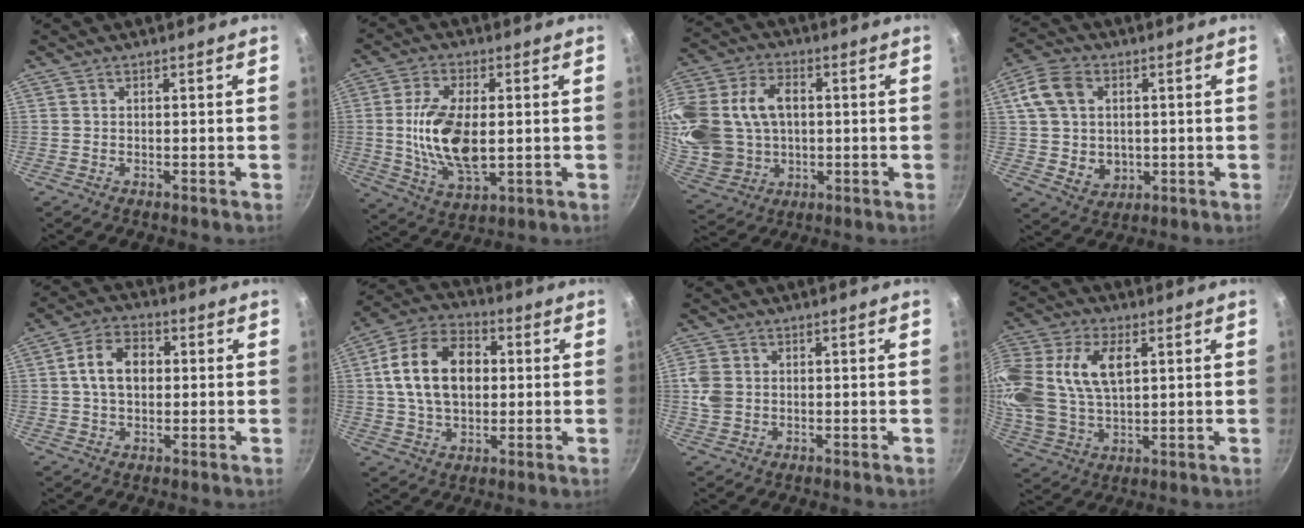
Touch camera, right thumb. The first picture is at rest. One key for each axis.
{"total": 14.2, "fx": 0.2, "fy": 7.3, "fz": 12.2, "tx": -0.226, "ty": -0.003, "tz": 0.006}
{"total": 24.9, "fx": 2.7, "fy": 19.1, "fz": 15.7, "tx": -0.360, "ty": 0.032, "tz": 0.064}
{"total": 11.7, "fx": 1.6, "fy": 9.4, "fz": 6.8, "tx": -0.103, "ty": -0.001, "tz": 0.031}
{"total": 8.9, "fx": 0.9, "fy": 6.3, "fz": 6.3, "tx": -0.090, "ty": 0.019, "tz": 0.007}
{"total": 16.4, "fx": 2.0, "fy": 11.2, "fz": 11.8, "tx": -0.180, "ty": 0.021, "tz": 0.022}
{"total": 4.7, "fx": 0.1, "fy": 3.9, "fz": 2.6, "tx": -0.046, "ty": 0.002, "tz": 0.000}
{"total": 22.1, "fx": 5.9, "fy": 14.1, "fz": 15.9, "tx": -0.358, "ty": 0.022, "tz": 0.111}